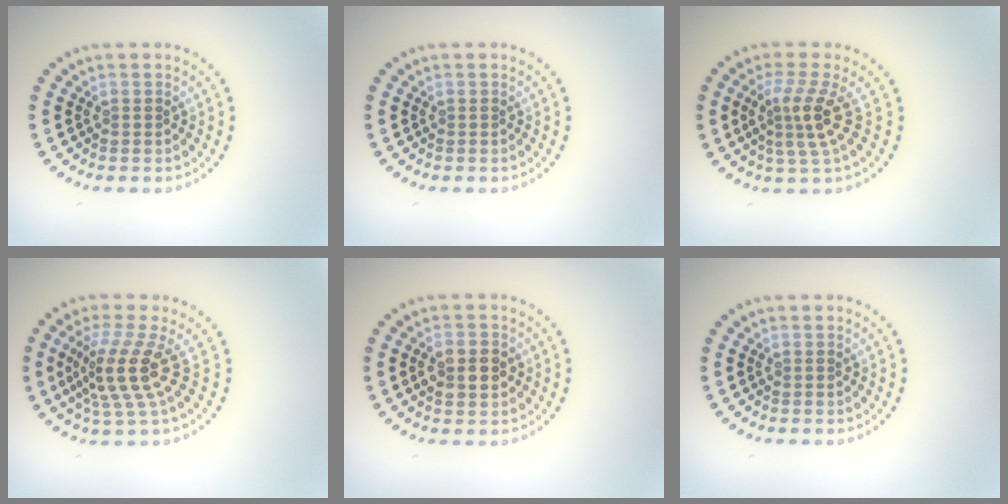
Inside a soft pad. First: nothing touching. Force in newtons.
{"total": 0.0}
{"total": 3.3, "press": 2.4, "slide": 2.2}
{"total": 4.4, "press": 3.1, "slide": 3.0}
{"total": 2.7, "press": 2.7, "slide": 0.0}
{"total": 0.0}